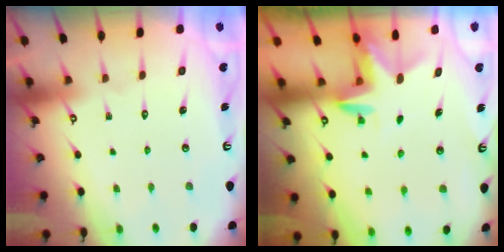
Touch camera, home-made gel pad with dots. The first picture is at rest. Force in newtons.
{"total": 3.0, "press": 3.0, "slide": 0.1}